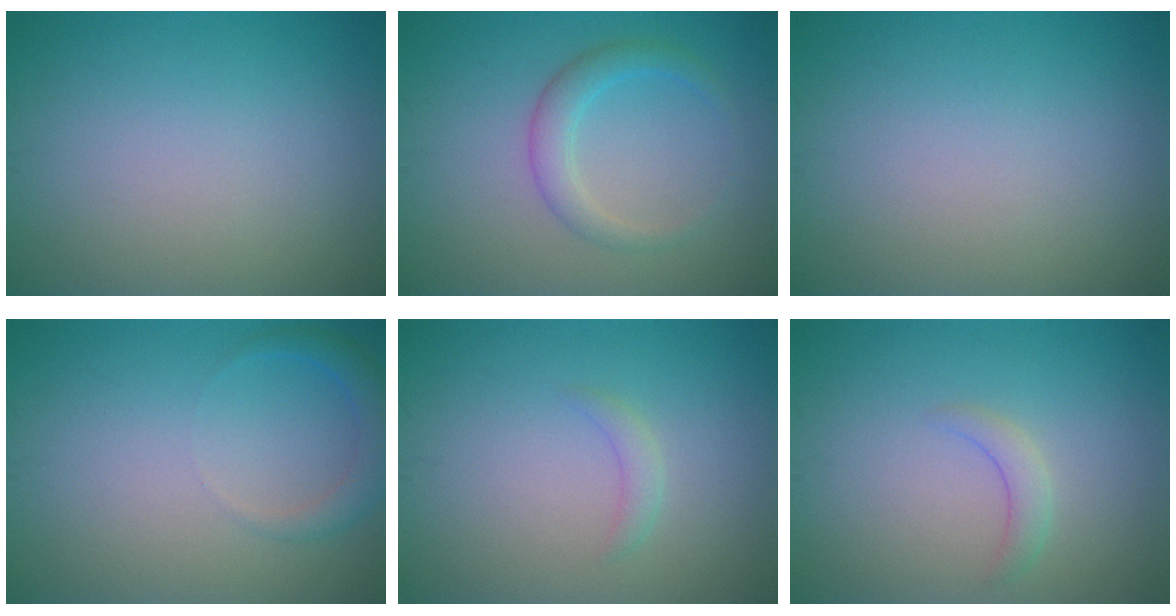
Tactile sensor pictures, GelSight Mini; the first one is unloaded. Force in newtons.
{"total": 2.6, "press": 2.6, "slide": 0.1}
{"total": 0.0}
{"total": 2.2, "press": 2.2, "slide": 0.2}
{"total": 1.1, "press": 1.1, "slide": 0.1}
{"total": 1.5, "press": 1.5, "slide": 0.3}